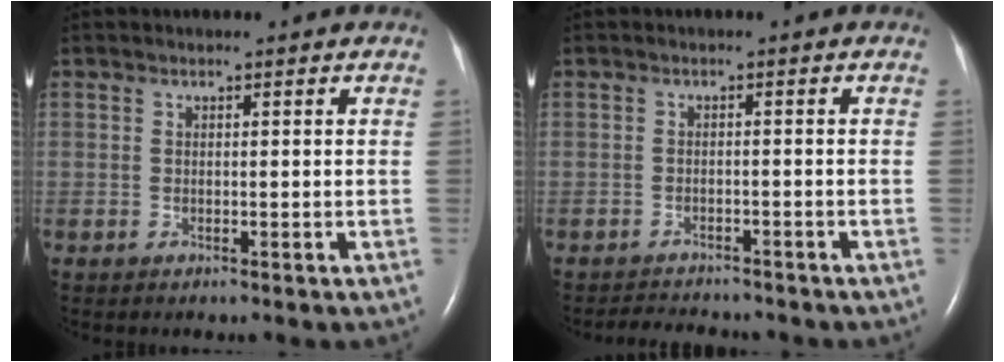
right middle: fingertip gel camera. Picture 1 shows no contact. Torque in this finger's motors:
{"motor_torque": [0.22, -0.23, -0.03, -0.01]}